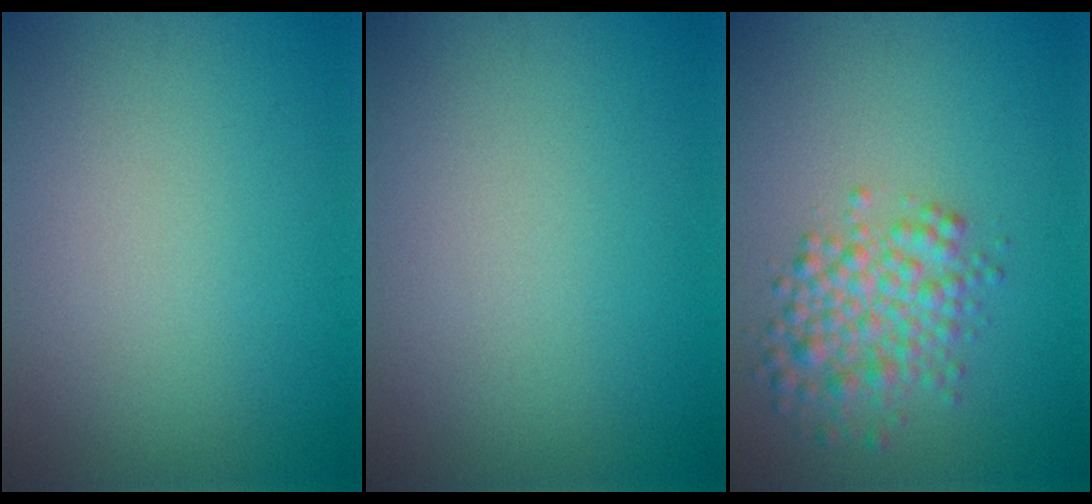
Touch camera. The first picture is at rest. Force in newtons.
{"total": 0.0}
{"total": 4.3, "press": 4.3, "slide": 0.2}